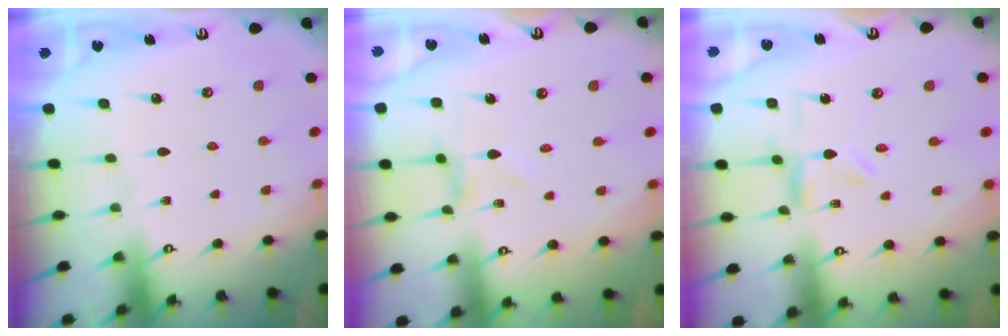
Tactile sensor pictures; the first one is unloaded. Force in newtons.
{"total": 1.0, "press": 1.0, "slide": 0.2}
{"total": 2.0, "press": 1.9, "slide": 0.4}